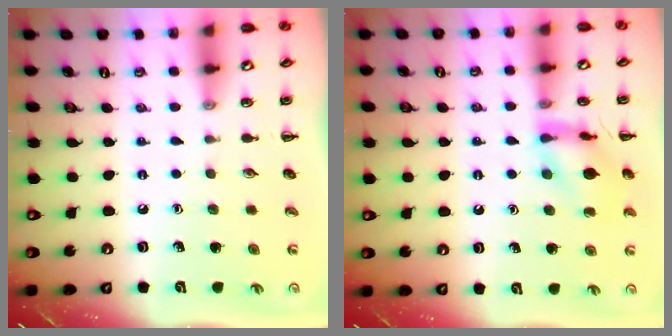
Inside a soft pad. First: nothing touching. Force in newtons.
{"total": 13.2, "press": 13.2, "slide": 0.7}